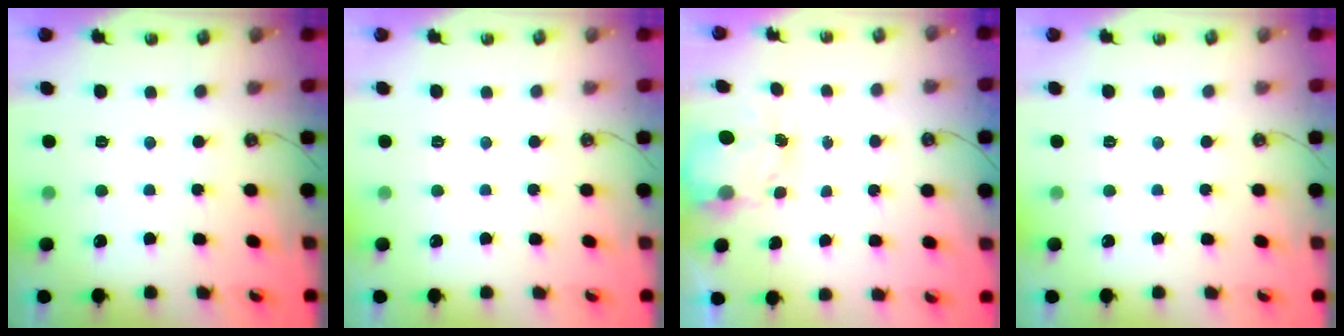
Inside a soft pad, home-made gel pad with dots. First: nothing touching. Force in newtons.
{"total": 0.0}
{"total": 4.1, "press": 4.1, "slide": 0.1}
{"total": 0.0}